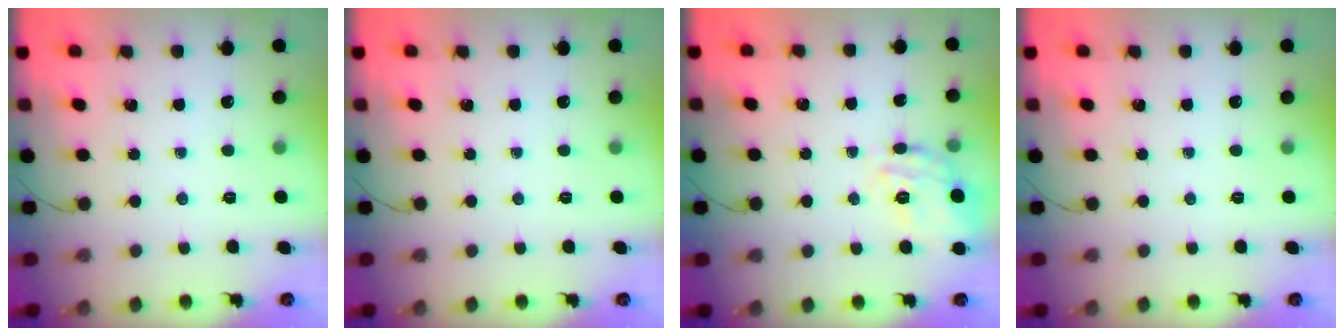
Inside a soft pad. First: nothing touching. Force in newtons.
{"total": 0.0}
{"total": 11.1, "press": 11.1, "slide": 0.6}
{"total": 0.0}